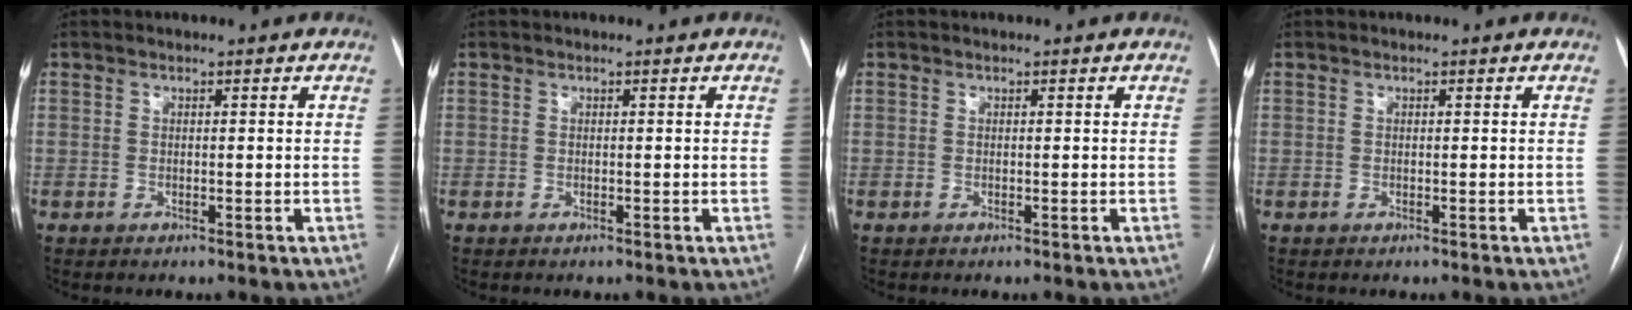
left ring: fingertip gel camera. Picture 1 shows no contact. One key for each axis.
{"total": 0.0}
{"total": 0.0}
{"total": 0.0}